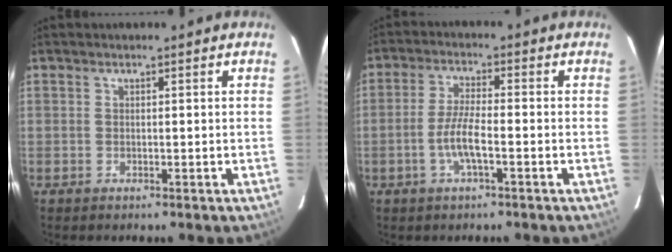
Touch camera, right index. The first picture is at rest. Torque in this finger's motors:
{"motor_torque": [0.71, -0.52, 0.40, 0.12]}